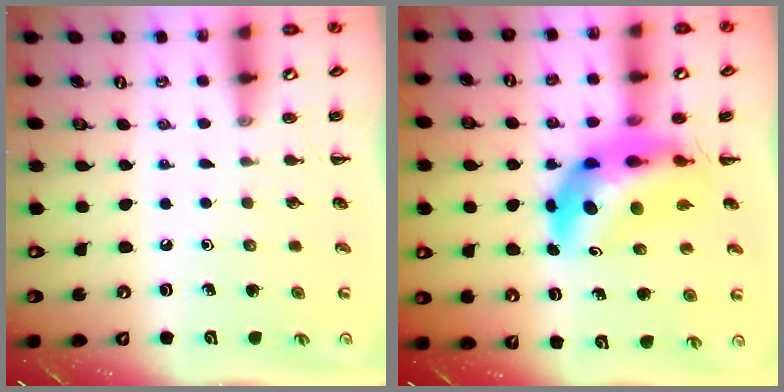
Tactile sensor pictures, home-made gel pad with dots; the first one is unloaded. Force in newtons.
{"total": 10.3, "press": 9.8, "slide": 3.1}